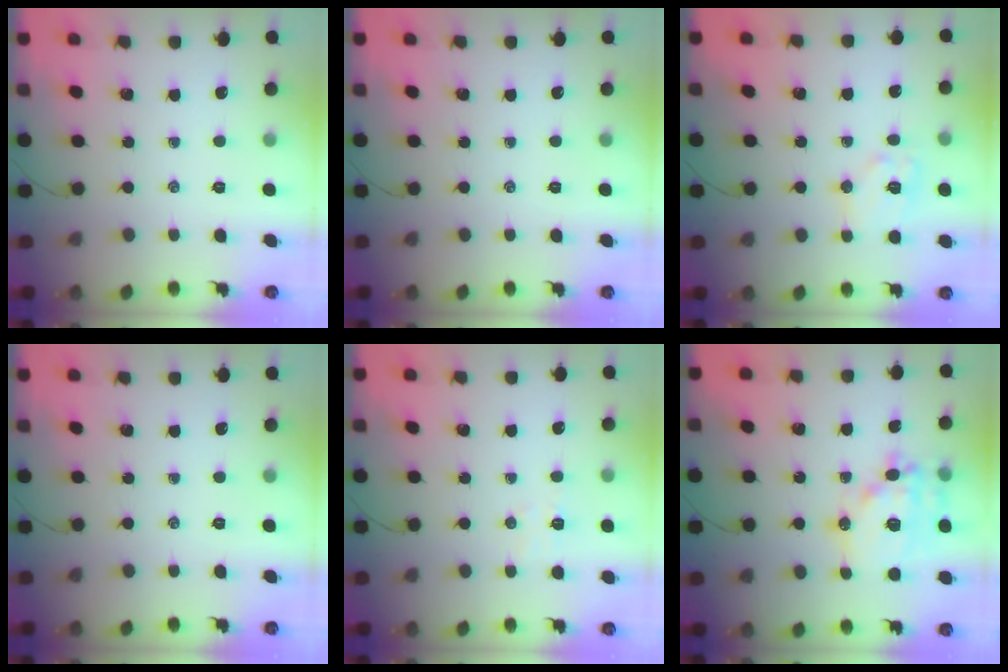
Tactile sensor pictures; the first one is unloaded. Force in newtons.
{"total": 0.0}
{"total": 10.6, "press": 10.6, "slide": 0.6}
{"total": 0.0}
{"total": 3.8, "press": 3.7, "slide": 1.0}
{"total": 16.5, "press": 16.2, "slide": 3.2}